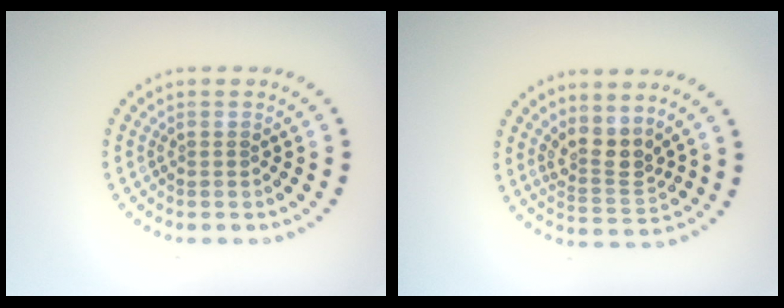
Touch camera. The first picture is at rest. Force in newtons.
{"total": 2.9, "press": 2.3, "slide": 1.7}